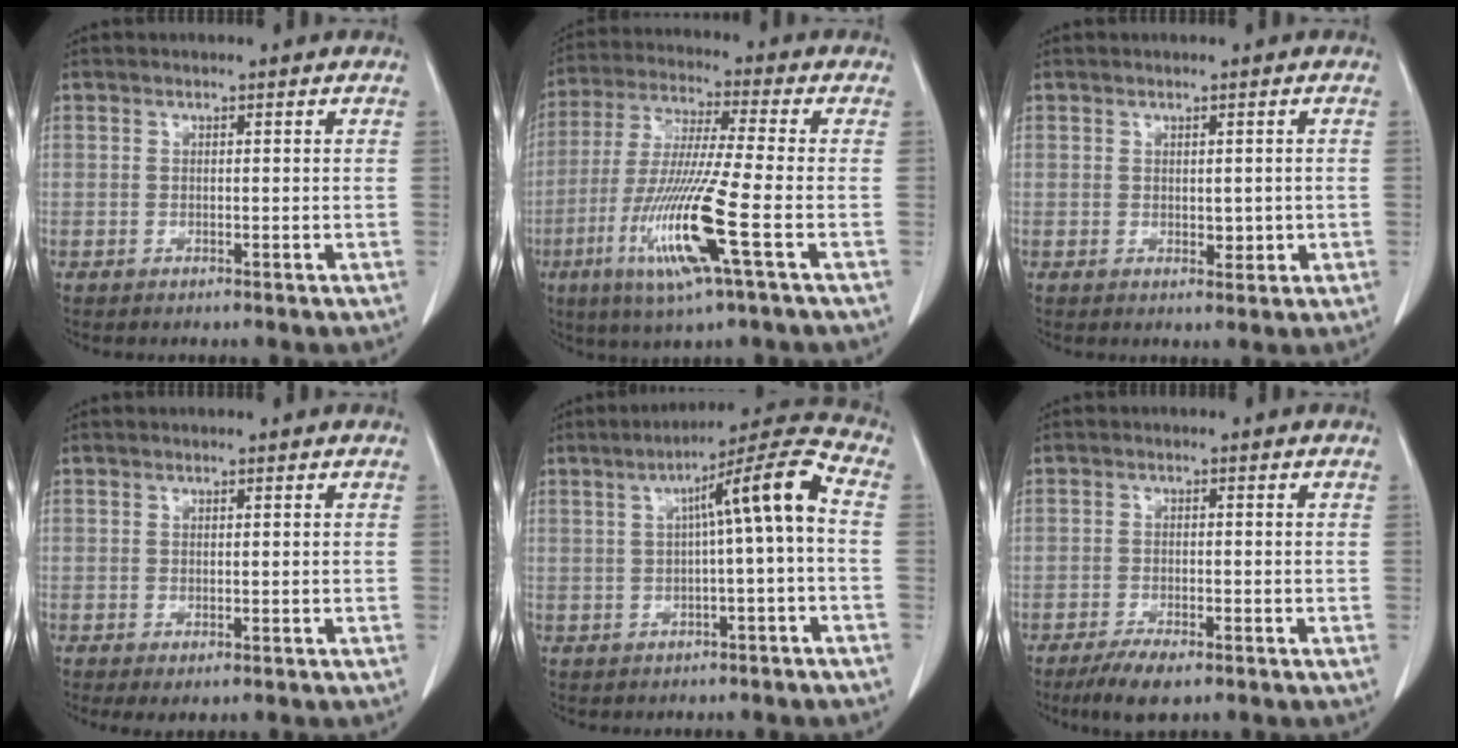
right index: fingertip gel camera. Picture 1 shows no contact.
{"total": 14.5, "force": [-5.2, -0.5, 13.5], "torque": [-0.282, -0.027, -0.104]}
{"total": 1.9, "force": [-0.1, 1.1, 1.5], "torque": [-0.018, -0.003, 0.004]}
{"total": 1.9, "force": [-1.1, 0.6, 1.4], "torque": [-0.017, -0.004, -0.014]}
{"total": 8.8, "force": [0.2, -0.1, 8.8], "torque": [-0.132, 0.028, 0.001]}
{"total": 4.6, "force": [-3.4, 1.1, 3.0], "torque": [-0.058, -0.007, -0.057]}